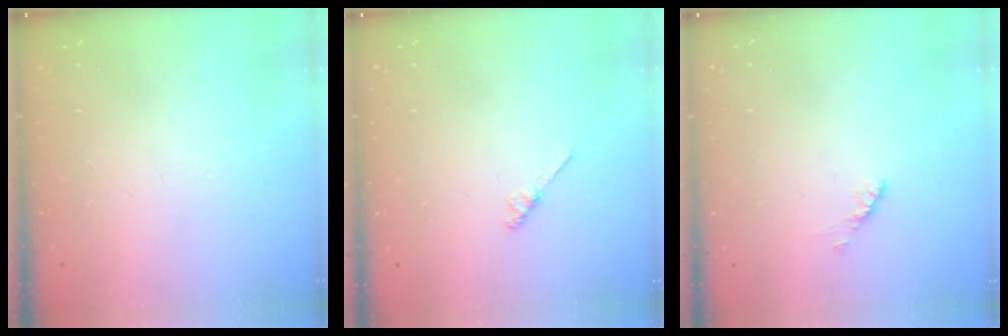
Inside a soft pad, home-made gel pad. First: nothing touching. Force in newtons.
{"total": 2.1, "press": 2.1, "slide": 0.4}
{"total": 2.7, "press": 2.7, "slide": 0.5}